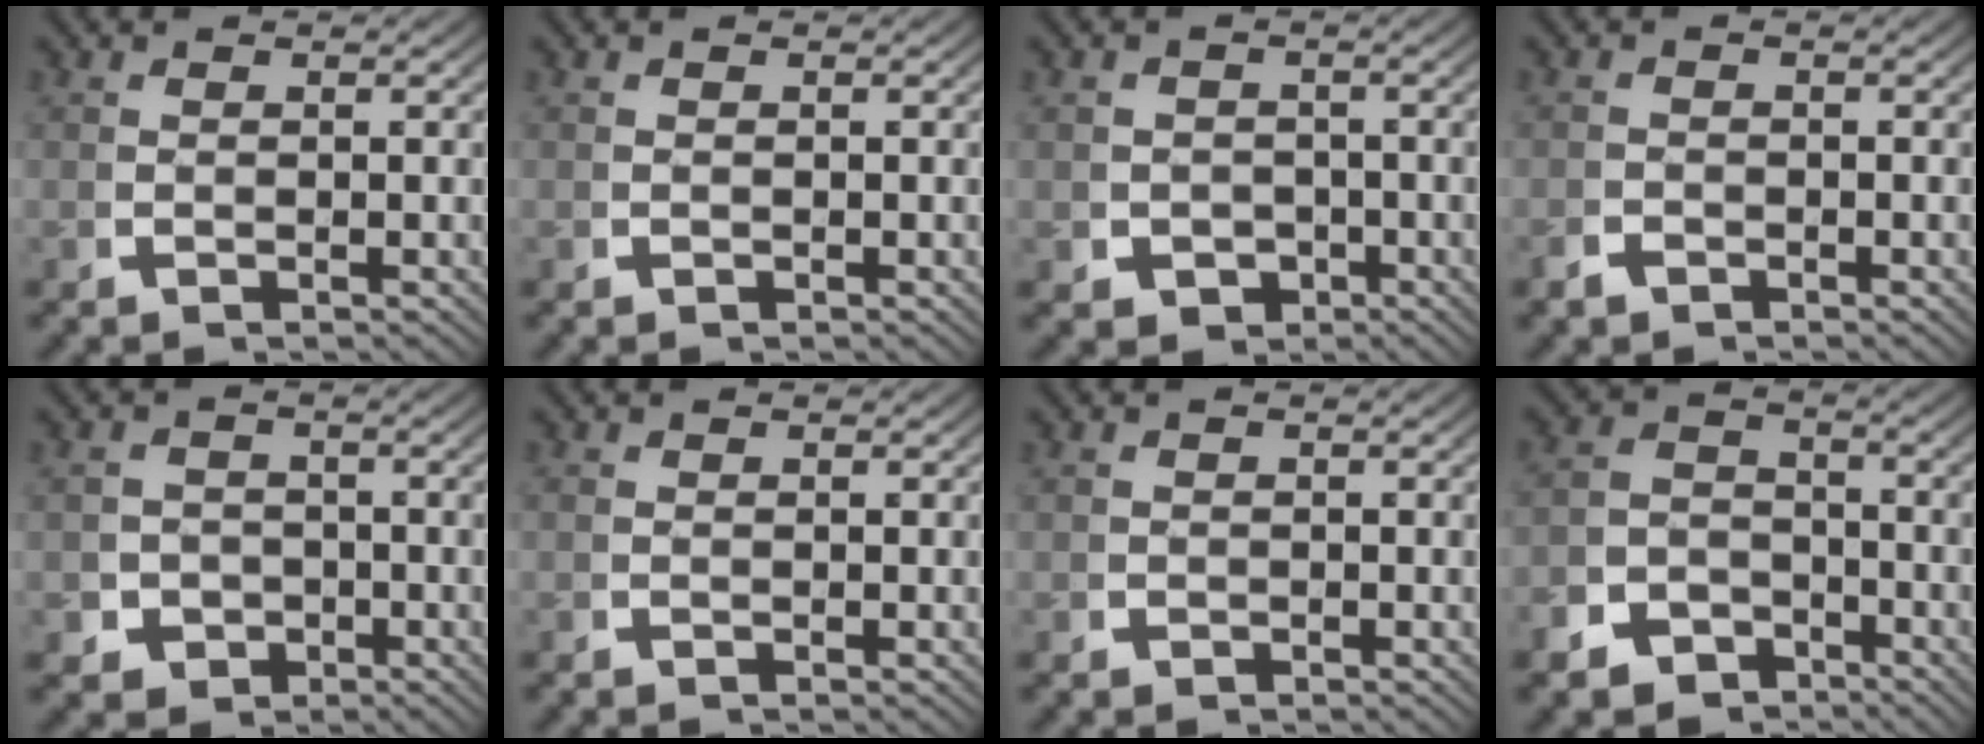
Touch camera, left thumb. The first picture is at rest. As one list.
[{"total": 0.0}, {"total": 4.4, "force": [-1.6, 3.8, 1.5], "torque": [-0.029, -0.027, -0.019]}, {"total": 1.4, "force": [-1.2, 0.6, 0.1], "torque": [-0.002, -0.007, -0.024]}, {"total": 5.2, "force": [-2.0, 4.5, 1.8], "torque": [-0.032, -0.028, -0.025]}, {"total": 0.0}, {"total": 0.6, "force": [-0.3, 0.5, 0.1], "torque": [-0.002, -0.004, -0.006]}, {"total": 7.3, "force": [-4.4, 5.5, 1.9], "torque": [-0.015, -0.030, -0.075]}]